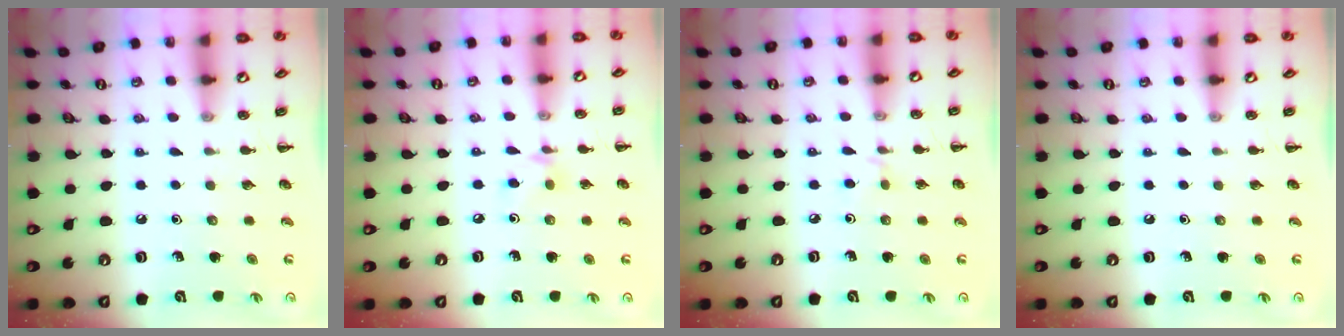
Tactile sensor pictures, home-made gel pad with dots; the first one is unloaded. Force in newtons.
{"total": 5.6, "press": 5.5, "slide": 1.2}
{"total": 2.2, "press": 2.0, "slide": 0.8}
{"total": 0.0}